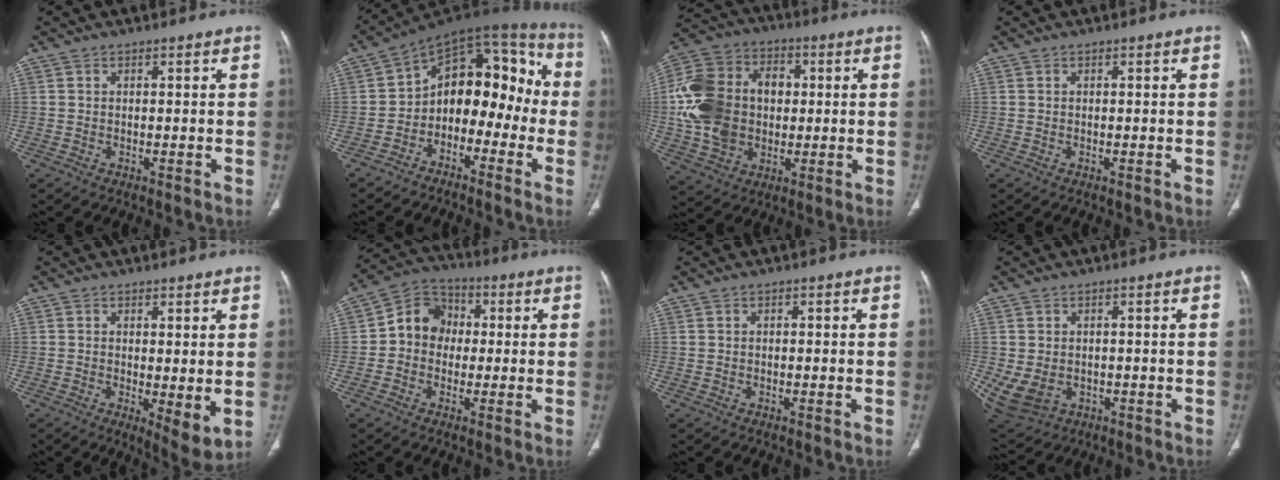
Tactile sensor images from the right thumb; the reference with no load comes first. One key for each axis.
{"total": 15.7, "fx": -3.4, "fy": 10.5, "fz": 11.2, "tx": -0.103, "ty": 0.089, "tz": -0.065}
{"total": 19.8, "fx": 0.4, "fy": 15.1, "fz": 12.8, "tx": -0.239, "ty": 0.027, "tz": 0.012}
{"total": 0.0}
{"total": 5.8, "fx": -0.1, "fy": 1.9, "fz": 5.4, "tx": -0.084, "ty": -0.021, "tz": 0.001}
{"total": 9.2, "fx": 0.0, "fy": 8.0, "fz": 4.5, "tx": -0.048, "ty": 0.028, "tz": -0.017}
{"total": 0.0}
{"total": 8.2, "fx": -1.7, "fy": 6.3, "fz": 5.0, "tx": -0.104, "ty": -0.001, "tz": -0.008}